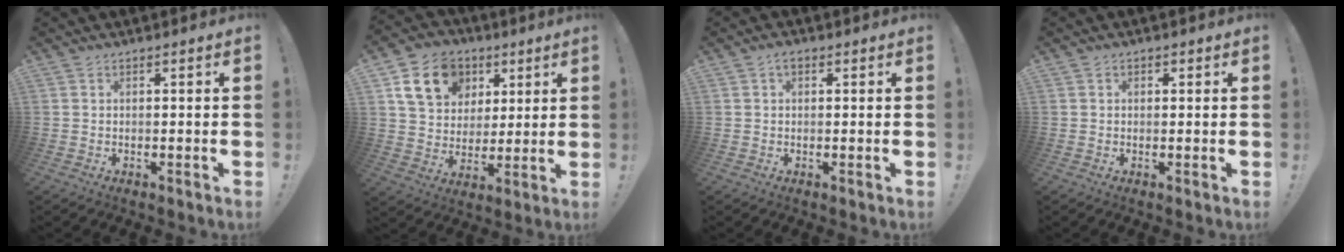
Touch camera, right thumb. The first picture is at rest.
{"total": 16.1, "force": [6.9, 12.6, 7.3], "torque": [-0.111, -0.019, 0.138]}
{"total": 1.8, "force": [0.5, 1.2, 1.2], "torque": [-0.018, 0.002, 0.008]}
{"total": 0.8, "force": [0.2, 0.7, 0.3], "torque": [0.001, 0.000, 0.002]}